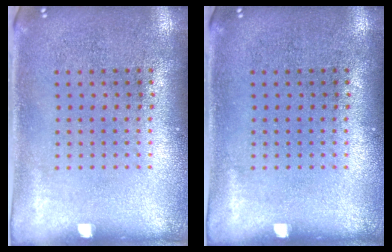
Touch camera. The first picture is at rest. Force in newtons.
{"total": 0.0}